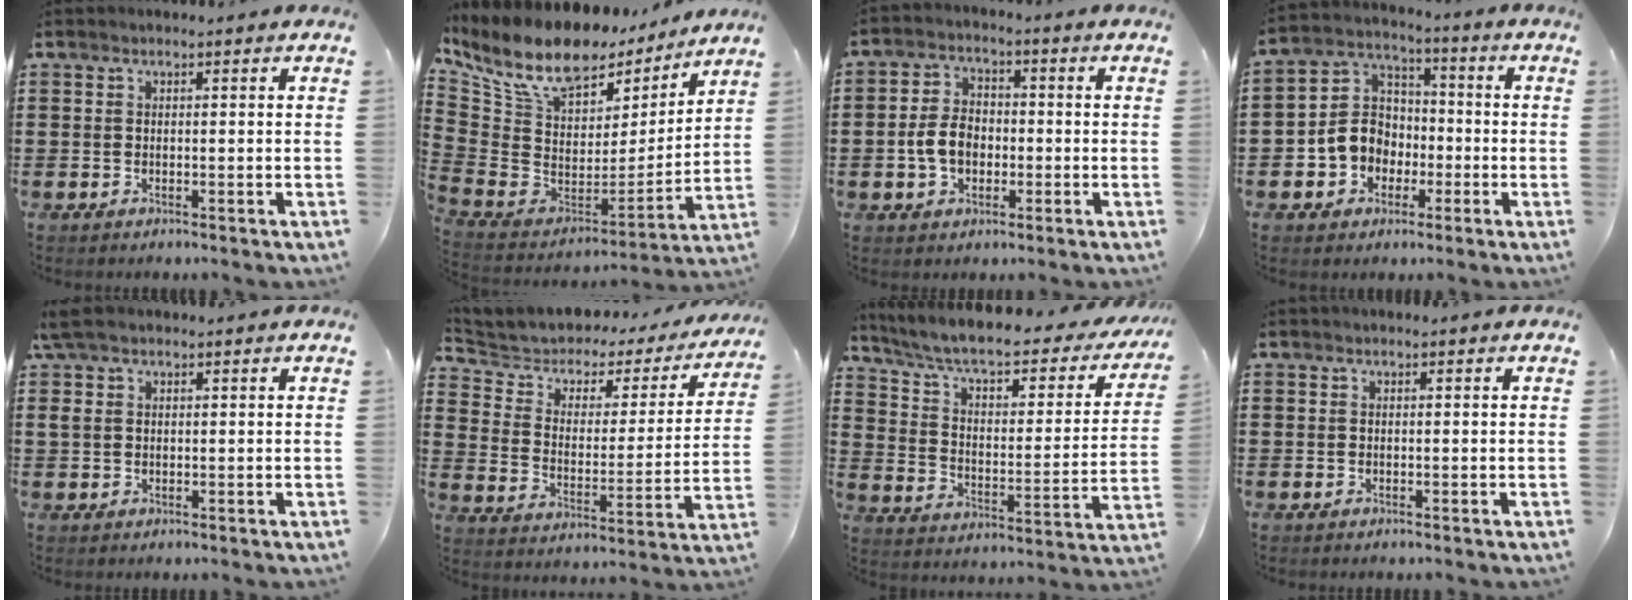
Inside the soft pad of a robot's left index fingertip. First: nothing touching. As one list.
[{"total": 10.6, "force": [7.9, 4.7, 5.3], "torque": [-0.136, -0.052, 0.138]}, {"total": 5.9, "force": [-1.2, 4.0, 4.1], "torque": [-0.099, 0.004, -0.028]}, {"total": 7.5, "force": [-2.3, 6.6, 2.6], "torque": [-0.084, 0.018, -0.047]}, {"total": 2.8, "force": [1.5, 1.5, 1.8], "torque": [-0.049, 0.007, 0.024]}, {"total": 3.3, "force": [2.2, 2.3, 0.8], "torque": [-0.038, -0.020, 0.027]}, {"total": 6.6, "force": [5.3, 1.0, 3.8], "torque": [-0.096, -0.037, 0.085]}, {"total": 0.0}]